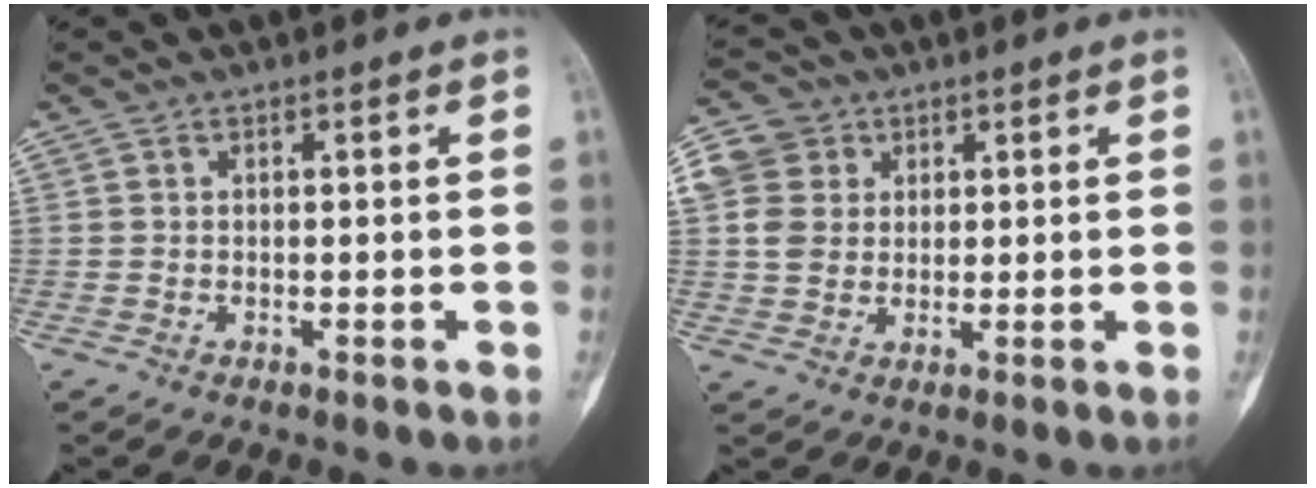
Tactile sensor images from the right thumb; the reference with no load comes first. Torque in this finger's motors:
{"motor_torque": [-0.01, 0.02, 0.32, -0.28, 0.00]}